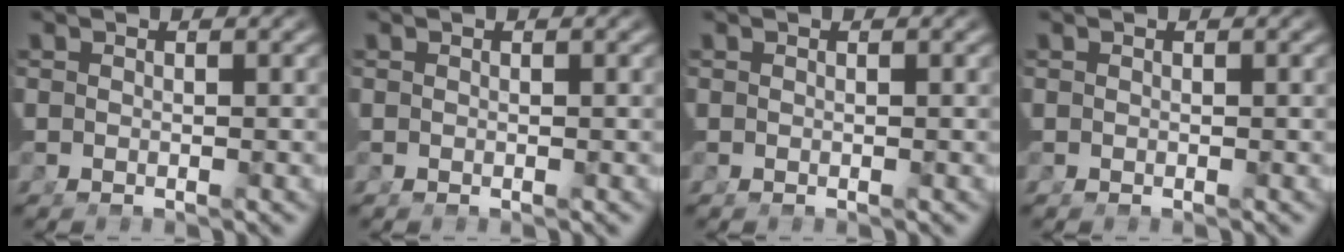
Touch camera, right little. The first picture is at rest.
{"total": 0.6, "force": [0.1, 0.5, 0.4], "torque": [-0.010, 0.000, 0.001]}
{"total": 0.0}
{"total": 0.0}